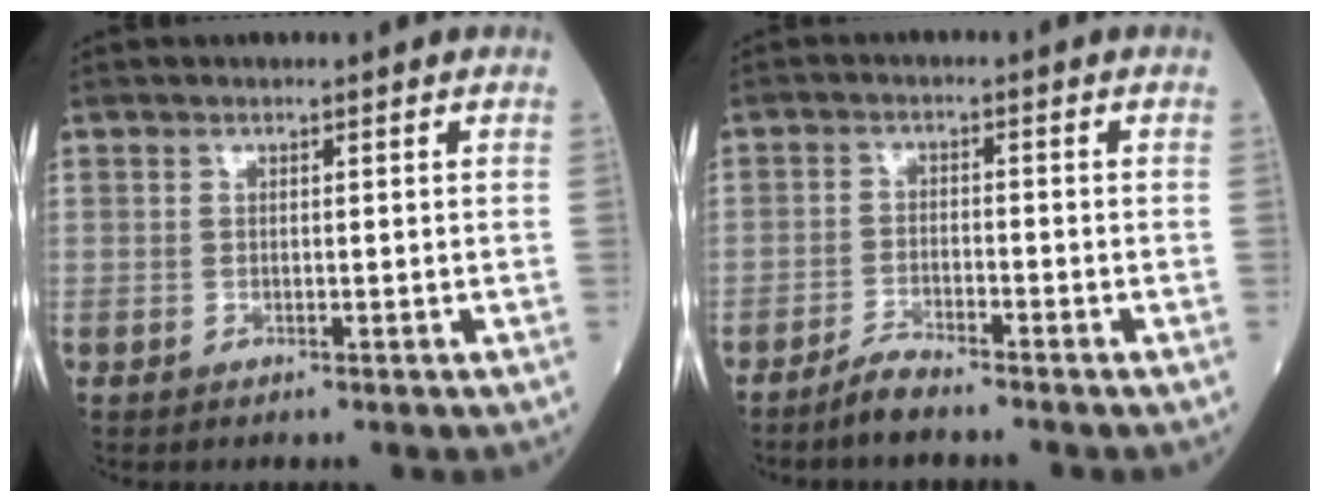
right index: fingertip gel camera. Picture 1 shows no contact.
{"total": 3.3, "force": [-2.9, 0.0, 1.4], "torque": [-0.033, -0.008, -0.058]}